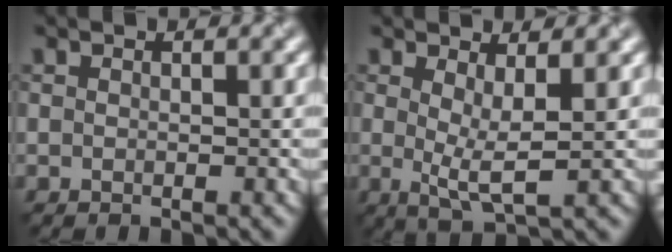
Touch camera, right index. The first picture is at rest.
{"total": 3.1, "force": [0.6, 0.7, 3.0], "torque": [-0.051, -0.013, 0.012]}